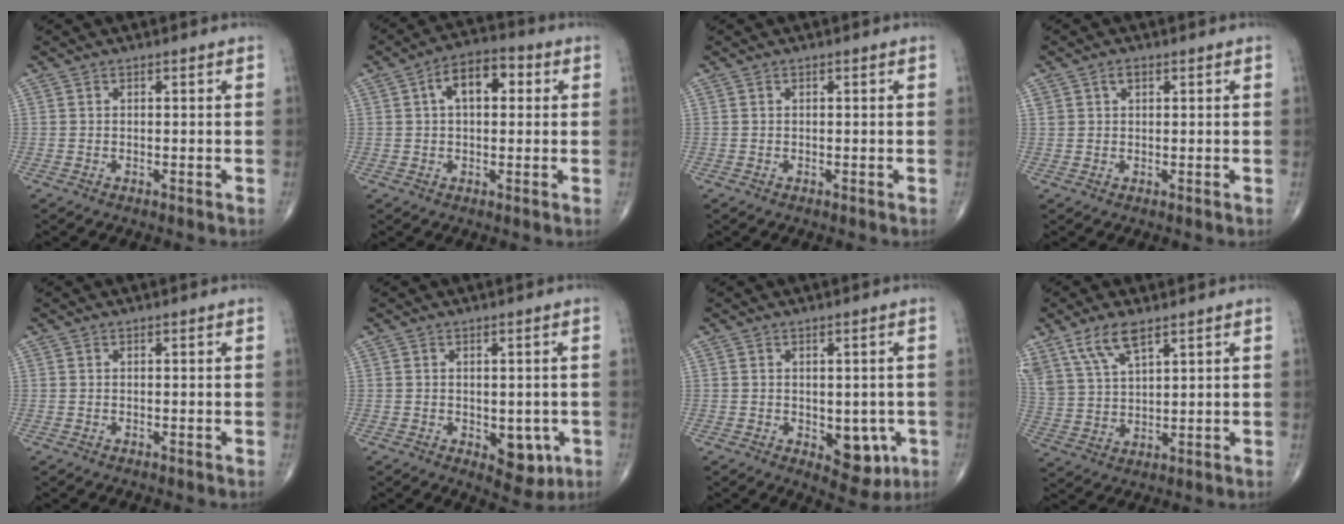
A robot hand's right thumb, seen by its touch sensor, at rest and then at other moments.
{"total": 8.6, "force": [2.0, 4.8, 6.8], "torque": [-0.096, 0.022, 0.025]}
{"total": 0.0}
{"total": 1.9, "force": [0.9, 1.2, 1.1], "torque": [-0.015, 0.002, 0.018]}
{"total": 0.0}
{"total": 6.0, "force": [-1.5, 3.6, 4.6], "torque": [-0.024, -0.004, -0.009]}
{"total": 7.2, "force": [-1.7, 4.3, 5.5], "torque": [-0.029, -0.004, -0.010]}
{"total": 8.6, "force": [5.7, 3.1, 5.6], "torque": [-0.113, -0.016, 0.124]}